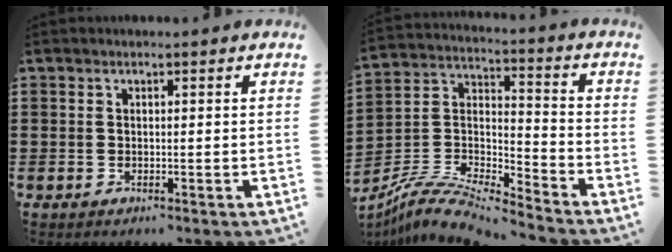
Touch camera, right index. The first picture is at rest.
{"total": 8.6, "force": [-8.0, 1.2, 3.1], "torque": [-0.065, 0.007, -0.160]}